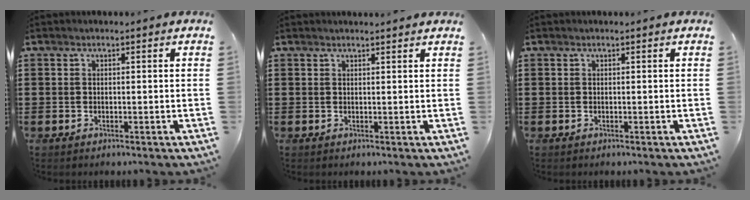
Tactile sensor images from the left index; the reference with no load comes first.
{"total": 1.0, "force": [0.9, -0.1, 0.2], "torque": [-0.004, -0.002, 0.019]}
{"total": 0.0}